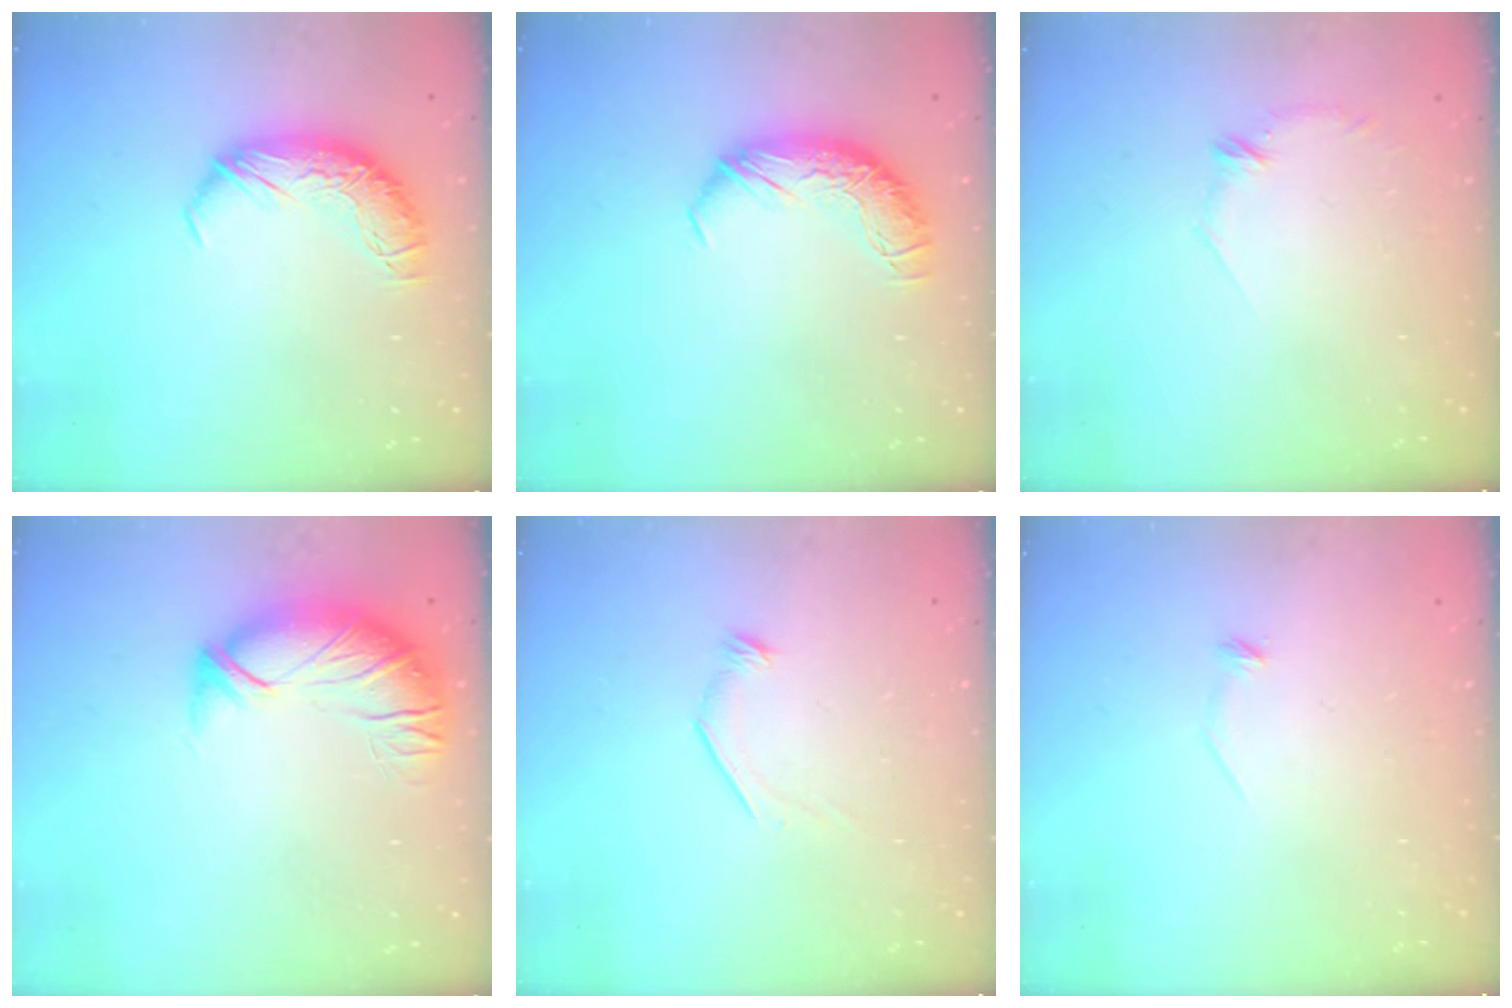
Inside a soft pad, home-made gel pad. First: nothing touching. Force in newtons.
{"total": 0.0}
{"total": 6.8, "press": 6.8, "slide": 0.8}
{"total": 2.8, "press": 1.2, "slide": 2.5}
{"total": 6.8, "press": 6.8, "slide": 0.7}
{"total": 7.1, "press": 7.0, "slide": 0.9}